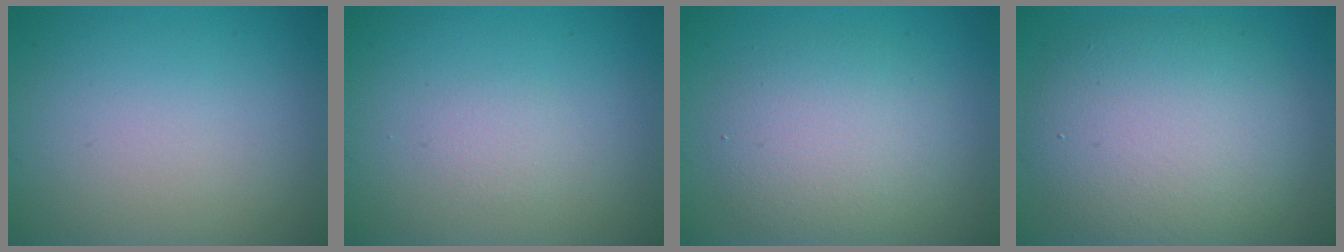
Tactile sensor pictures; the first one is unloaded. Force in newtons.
{"total": 0.9, "press": 0.9, "slide": 0.1}
{"total": 5.5, "press": 5.5, "slide": 0.4}
{"total": 8.6, "press": 8.6, "slide": 0.5}